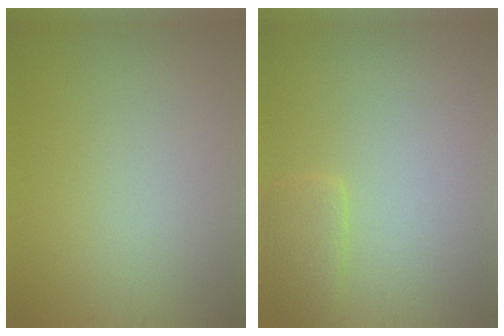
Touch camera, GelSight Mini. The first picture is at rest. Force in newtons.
{"total": 1.7, "press": 1.7, "slide": 0.2}